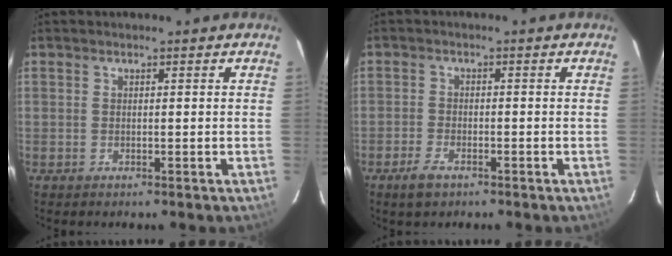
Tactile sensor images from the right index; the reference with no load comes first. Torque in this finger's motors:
{"motor_torque": [0.19, -0.21, 0.08, 0.02]}